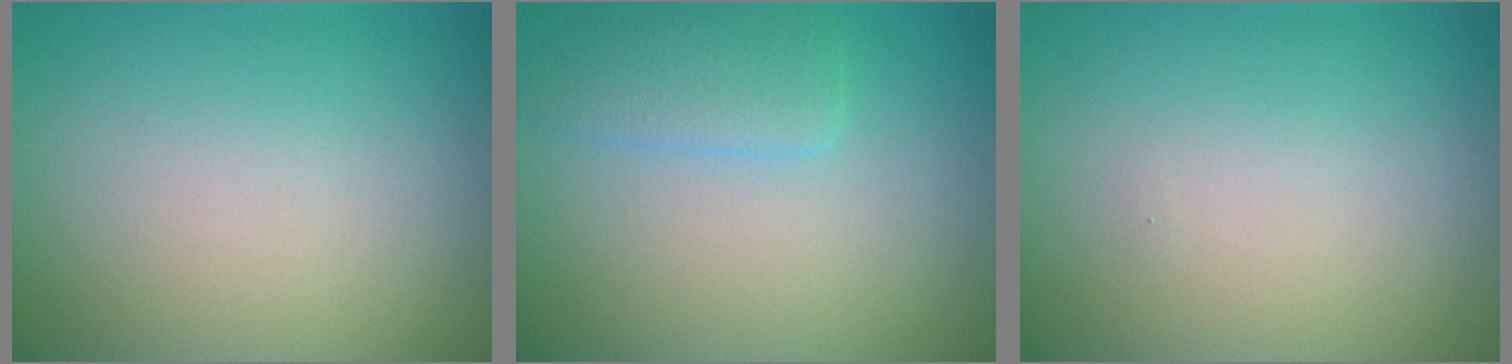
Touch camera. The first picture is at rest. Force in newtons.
{"total": 2.3, "press": 2.3, "slide": 0.2}
{"total": 0.0}